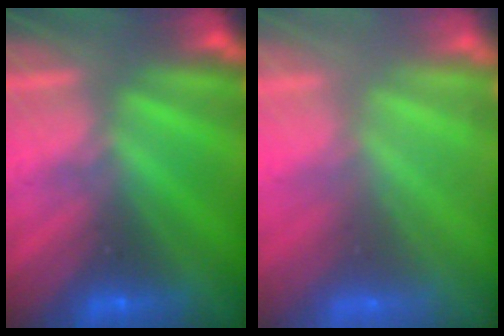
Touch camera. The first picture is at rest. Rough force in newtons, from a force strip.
{"total": 5.8}